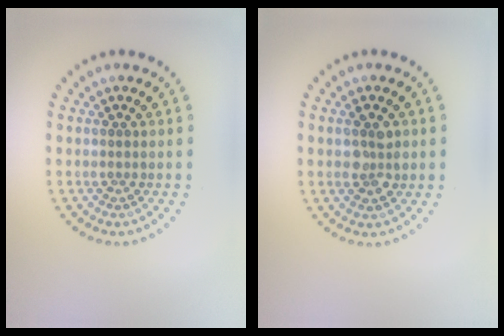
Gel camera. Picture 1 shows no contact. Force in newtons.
{"total": 2.7, "press": 2.7, "slide": 0.3}